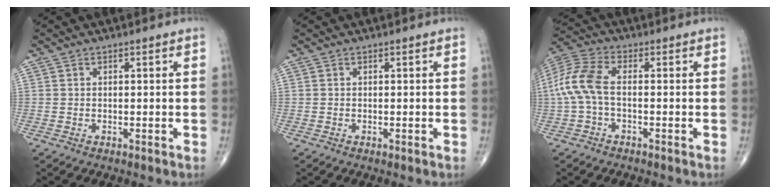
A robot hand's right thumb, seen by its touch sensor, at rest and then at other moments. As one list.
[{"total": 0.0}, {"total": 8.5, "force": [-0.8, 4.1, 7.4], "torque": [-0.179, 0.025, -0.023]}]